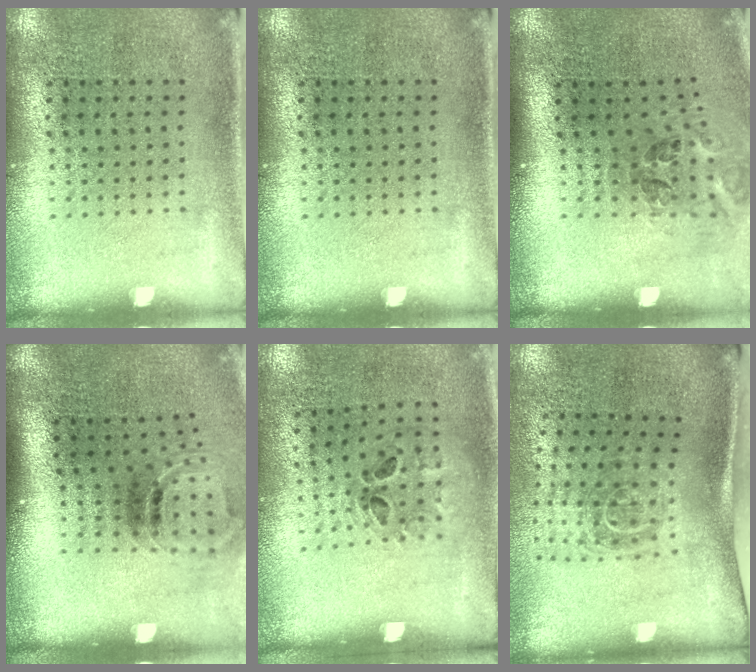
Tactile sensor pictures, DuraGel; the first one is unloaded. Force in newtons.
{"total": 0.0}
{"total": 1.2, "press": 0.9, "slide": 0.7}
{"total": 1.5, "press": 1.1, "slide": 1.1}
{"total": 1.2, "press": 0.6, "slide": 1.0}
{"total": 1.8, "press": 1.2, "slide": 1.4}